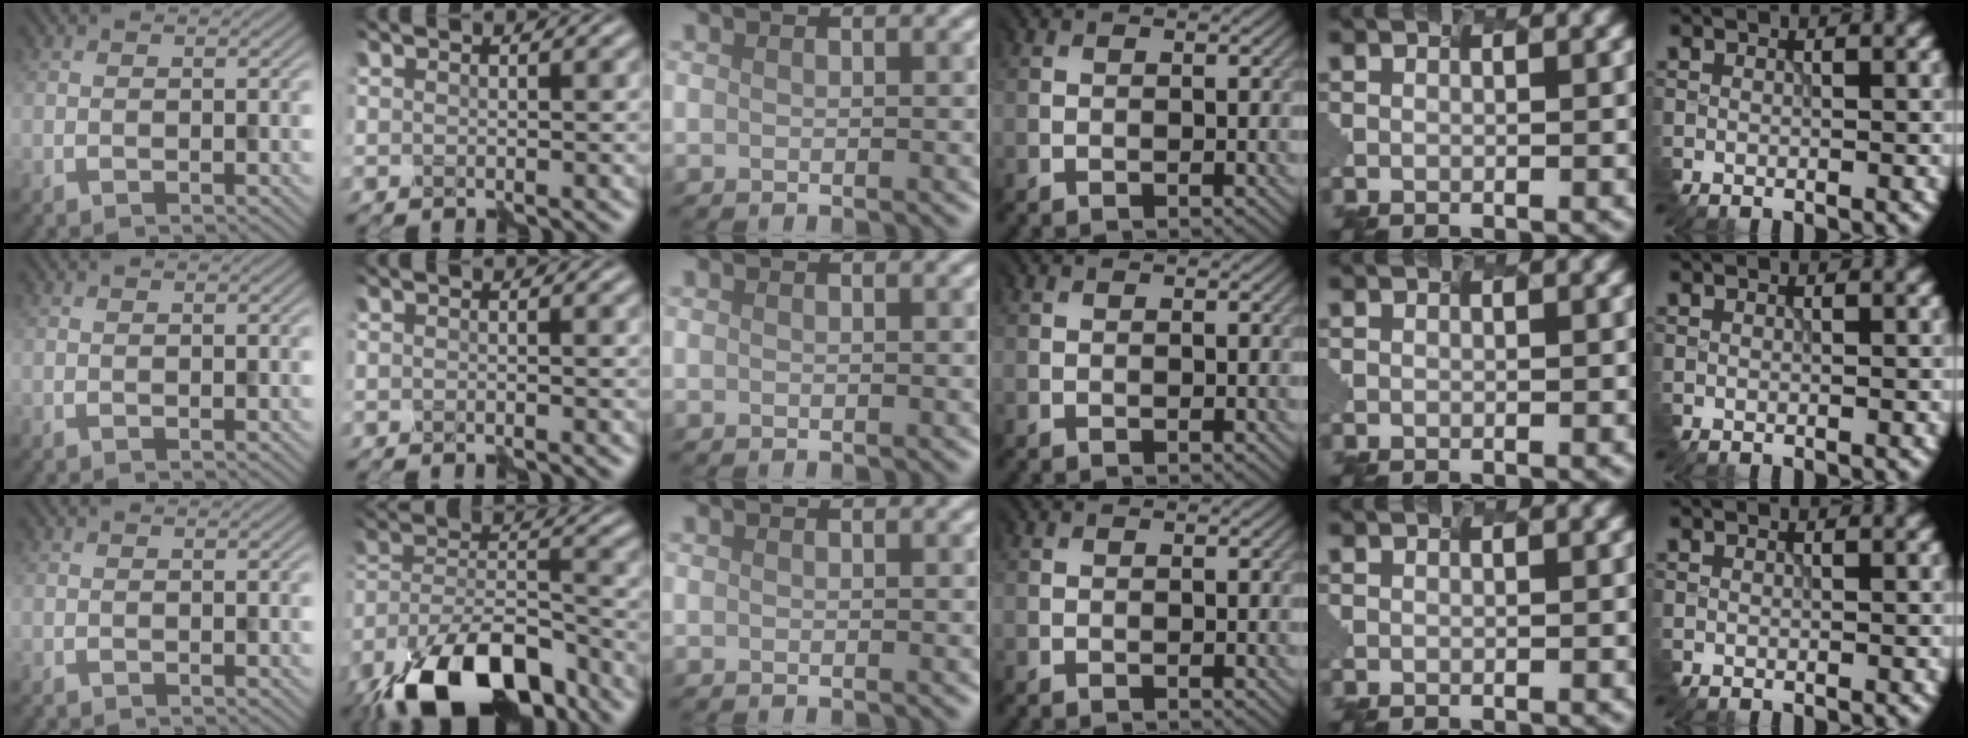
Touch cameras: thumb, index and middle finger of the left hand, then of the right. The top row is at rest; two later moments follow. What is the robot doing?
{"motion": "disassemble", "object": "velcro strap"}